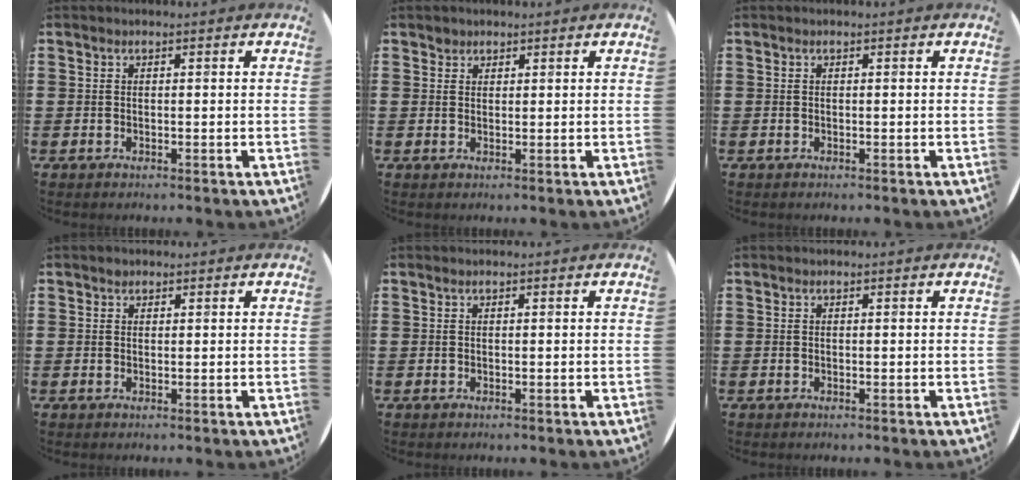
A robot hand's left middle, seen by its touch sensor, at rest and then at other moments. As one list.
[{"total": 1.2, "force": [1.0, 0.6, -0.1], "torque": [0.008, -0.002, 0.018]}, {"total": 0.0}, {"total": 0.7, "force": [0.5, 0.4, 0.1], "torque": [0.006, 0.000, 0.008]}, {"total": 0.0}, {"total": 0.0}]